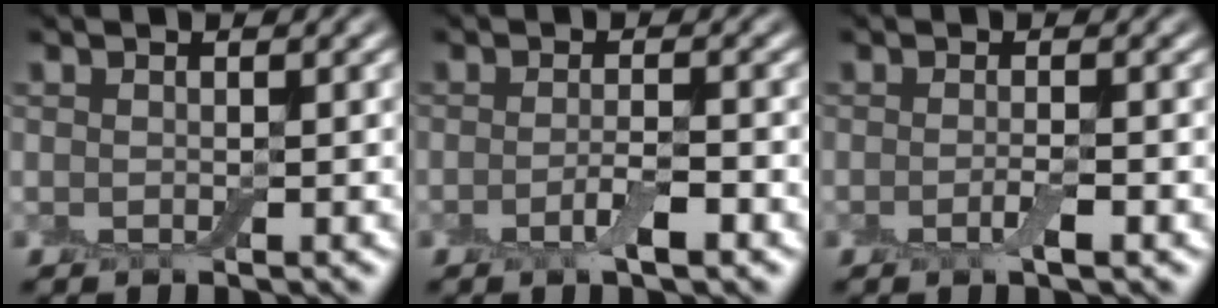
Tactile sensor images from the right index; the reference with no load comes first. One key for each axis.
{"total": 2.3, "fx": -1.0, "fy": 0.5, "fz": 2.0, "tx": -0.038, "ty": -0.001, "tz": -0.022}
{"total": 1.5, "fx": -0.6, "fy": 0.2, "fz": 1.4, "tx": -0.027, "ty": -0.006, "tz": -0.014}